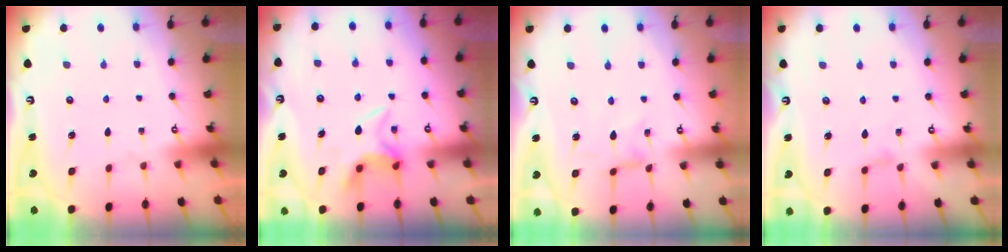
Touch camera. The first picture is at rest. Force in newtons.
{"total": 5.5, "press": 5.5, "slide": 0.3}
{"total": 0.7, "press": 0.6, "slide": 0.2}
{"total": 1.1, "press": 1.1, "slide": 0.4}